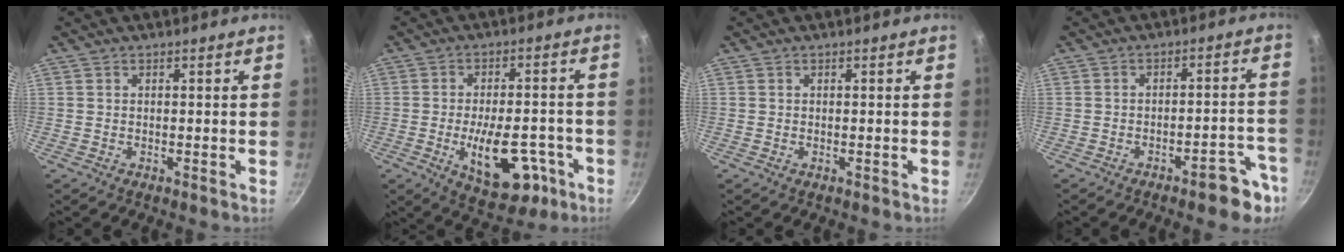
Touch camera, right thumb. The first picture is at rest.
{"total": 13.7, "force": [-4.8, 6.8, 10.8], "torque": [-0.148, 0.020, -0.061]}
{"total": 0.0}
{"total": 8.1, "force": [-5.1, 2.5, 5.8], "torque": [-0.060, 0.045, -0.061]}